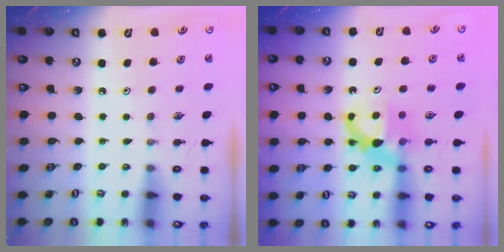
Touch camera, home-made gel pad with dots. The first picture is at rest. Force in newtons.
{"total": 7.1, "press": 7.1, "slide": 0.3}